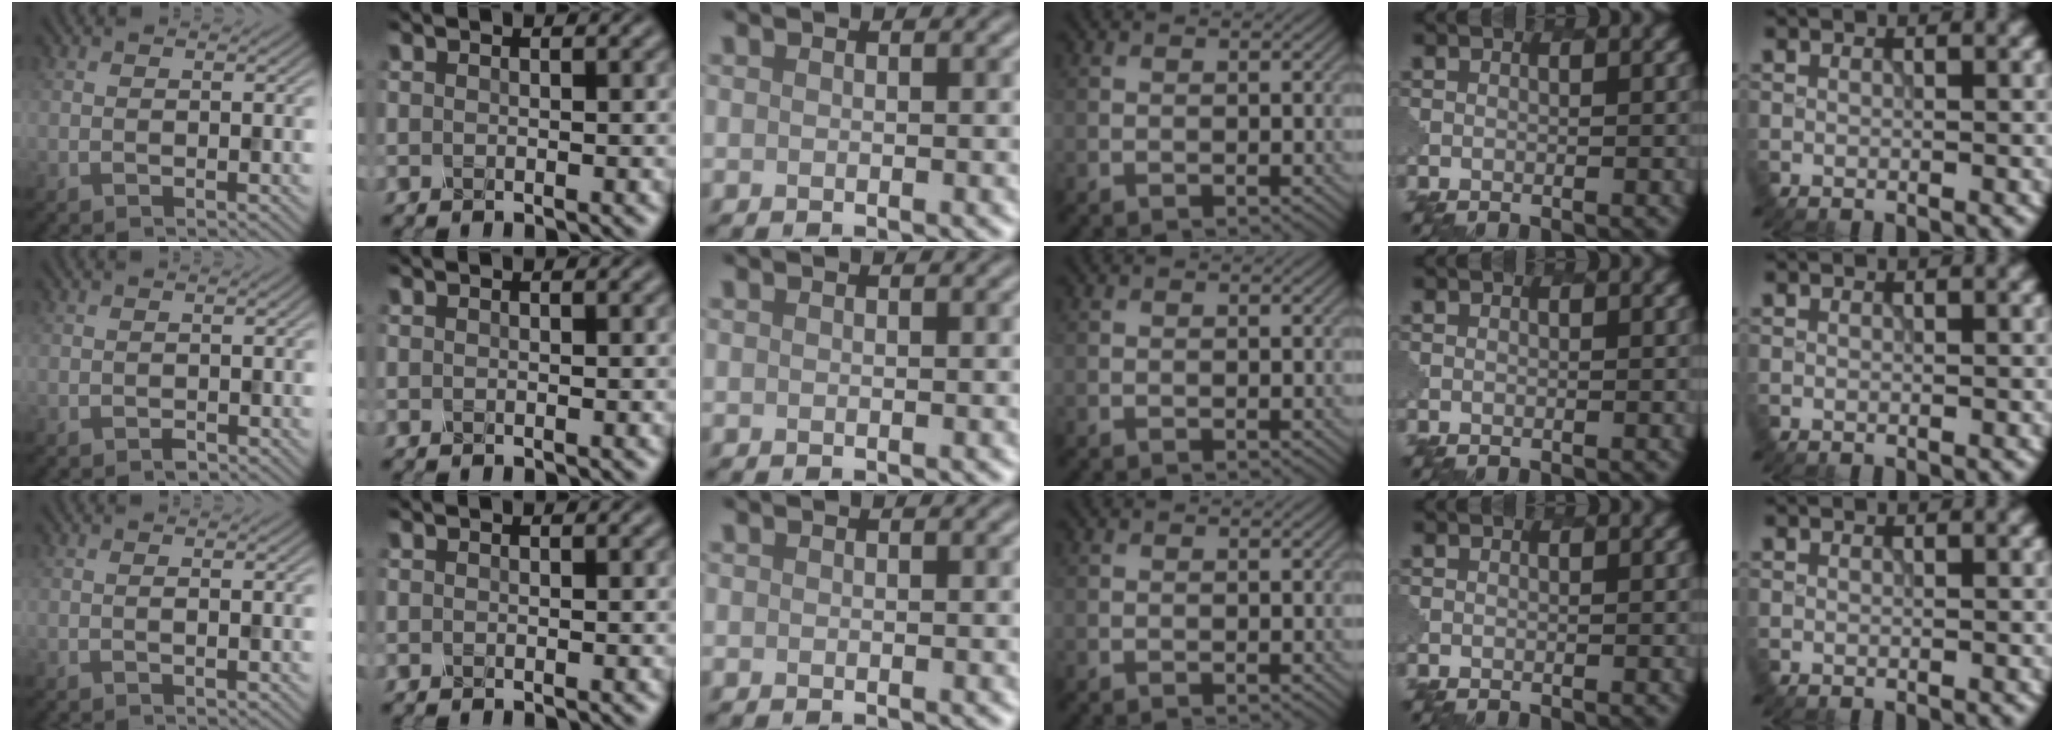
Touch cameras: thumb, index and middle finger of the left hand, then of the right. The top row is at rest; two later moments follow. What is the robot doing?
{"motion": "dispense", "object": "spray bottle"}